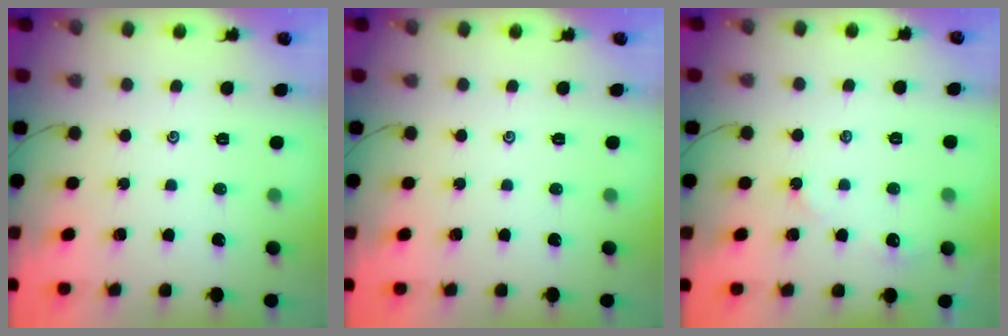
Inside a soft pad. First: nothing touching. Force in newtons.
{"total": 0.0}
{"total": 2.9, "press": 2.8, "slide": 0.3}